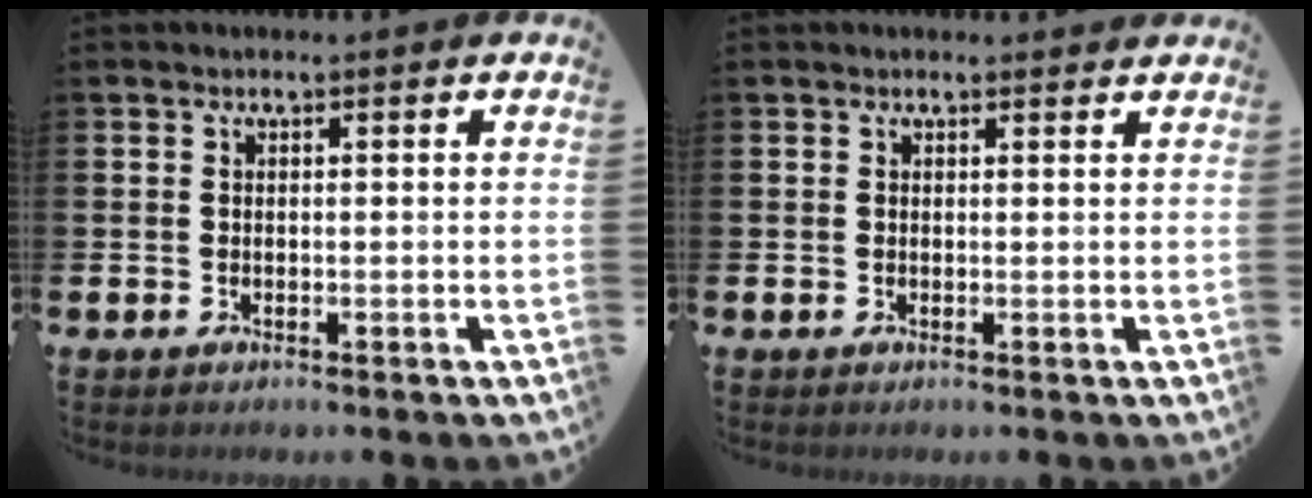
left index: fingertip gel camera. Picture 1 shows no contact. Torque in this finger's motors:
{"motor_torque": [0.76, -1.09, 0.16, 0.00]}